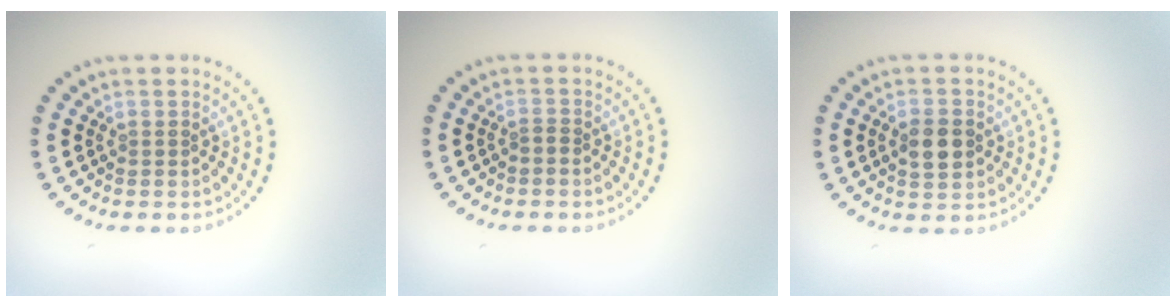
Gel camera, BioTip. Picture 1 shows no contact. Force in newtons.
{"total": 0.5, "press": 0.3, "slide": 0.4}
{"total": 3.3, "press": 3.3, "slide": 0.0}